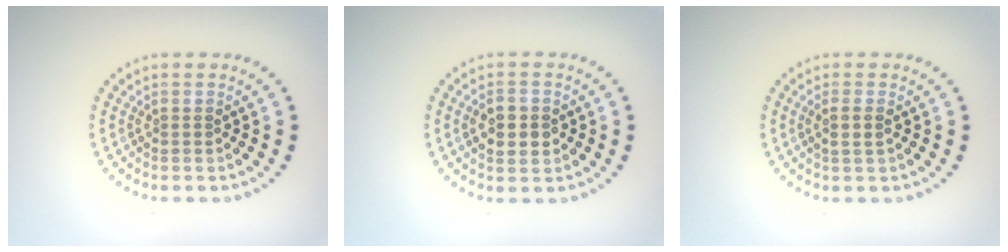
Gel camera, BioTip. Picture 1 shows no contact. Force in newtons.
{"total": 2.9, "press": 2.9, "slide": 0.0}
{"total": 1.4, "press": 1.2, "slide": 0.6}